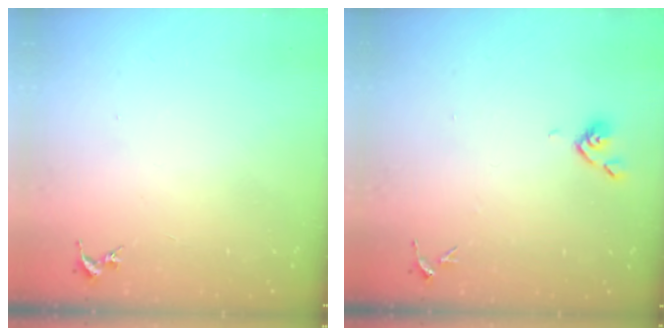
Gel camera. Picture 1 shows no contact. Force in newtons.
{"total": 5.1, "press": 5.0, "slide": 0.8}